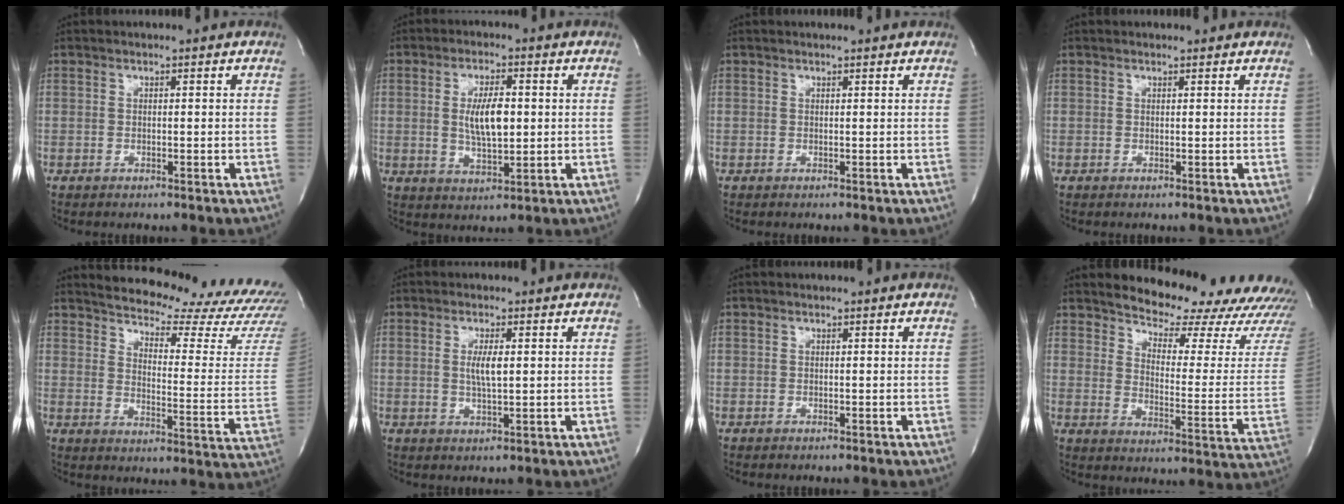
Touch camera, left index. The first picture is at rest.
{"total": 6.9, "force": [0.6, 2.3, 6.5], "torque": [-0.123, 0.000, 0.014]}
{"total": 1.5, "force": [1.5, -0.1, 0.2], "torque": [-0.012, 0.002, 0.015]}
{"total": 1.4, "force": [1.3, 0.3, 0.1], "torque": [-0.013, 0.006, 0.013]}
{"total": 24.6, "force": [23.2, 2.2, 7.7], "torque": [-0.110, -0.122, 0.269]}
{"total": 3.3, "force": [0.5, 0.5, 3.2], "torque": [-0.064, -0.004, 0.010]}
{"total": 0.0}
{"total": 21.2, "force": [19.7, 3.8, 6.9], "torque": [-0.089, -0.097, 0.230]}